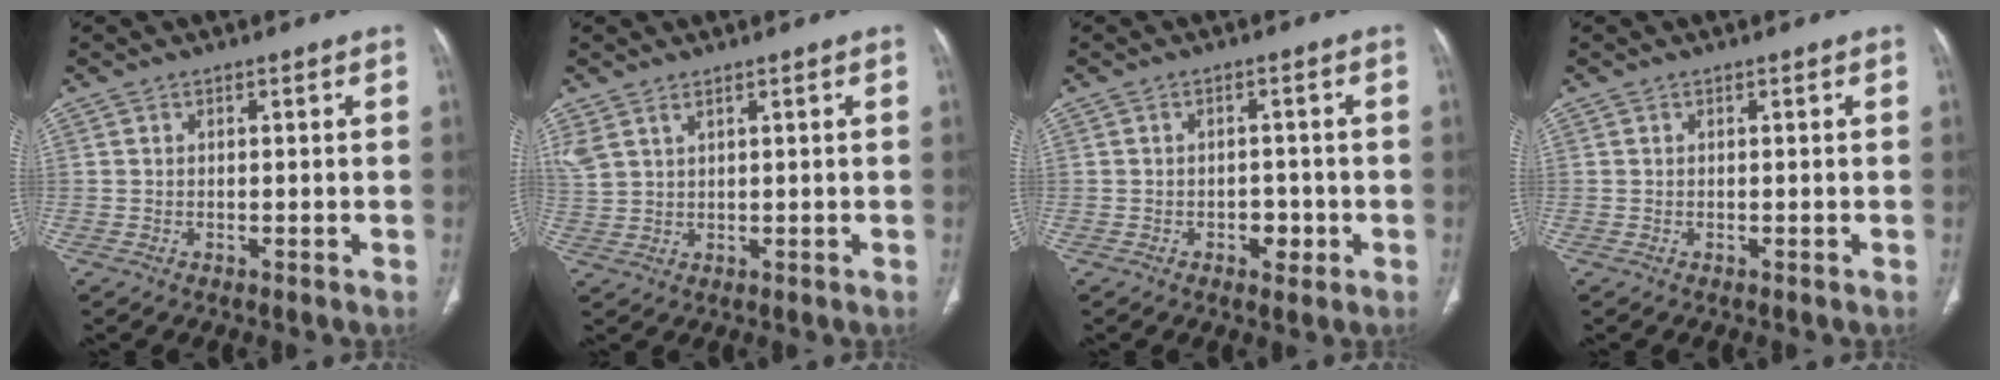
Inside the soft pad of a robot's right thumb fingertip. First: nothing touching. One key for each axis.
{"total": 4.7, "fx": 2.9, "fy": 2.2, "fz": 2.9, "tx": -0.073, "ty": 0.000, "tz": 0.071}
{"total": 3.3, "fx": -1.2, "fy": 2.3, "fz": 2.1, "tx": -0.011, "ty": 0.008, "tz": -0.014}
{"total": 0.0}